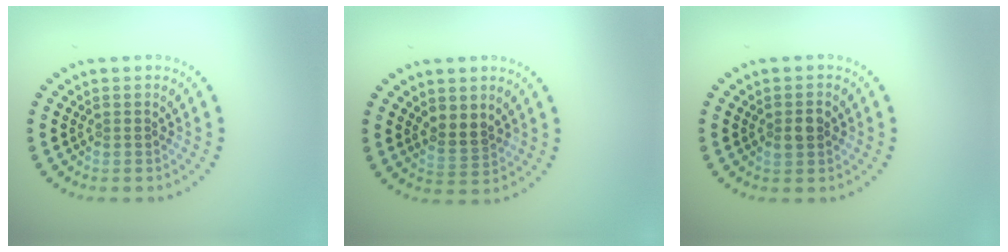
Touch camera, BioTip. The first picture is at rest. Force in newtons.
{"total": 2.4, "press": 2.3, "slide": 0.7}
{"total": 1.6, "press": 1.6, "slide": 0.1}